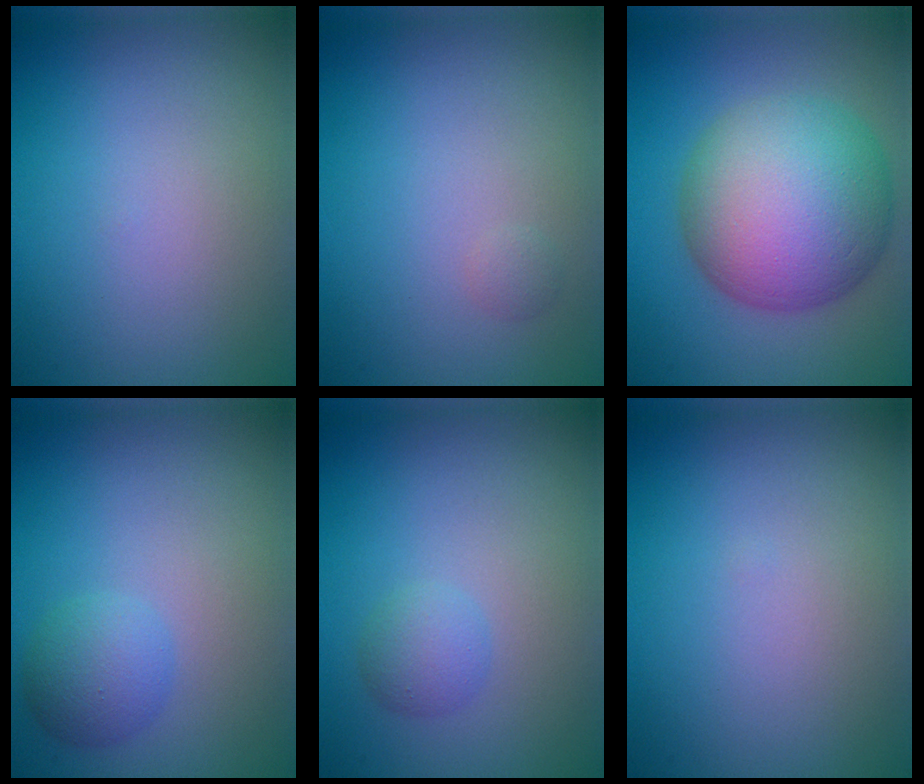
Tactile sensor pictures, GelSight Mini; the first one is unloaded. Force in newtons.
{"total": 0.6, "press": 0.6, "slide": 0.1}
{"total": 12.2, "press": 12.2, "slide": 0.4}
{"total": 2.7, "press": 2.7, "slide": 0.1}
{"total": 1.7, "press": 1.7, "slide": 0.0}
{"total": 0.0}